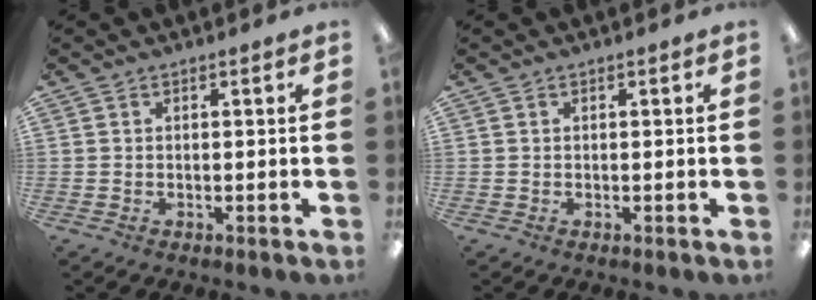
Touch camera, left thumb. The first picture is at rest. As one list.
[{"total": 0.0}]